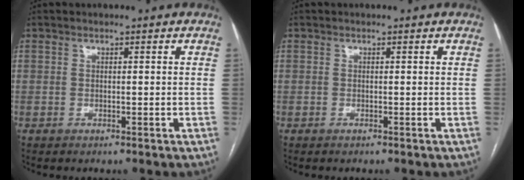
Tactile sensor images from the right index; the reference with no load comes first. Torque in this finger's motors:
{"motor_torque": [-0.18, 0.25, -0.17, -0.08]}